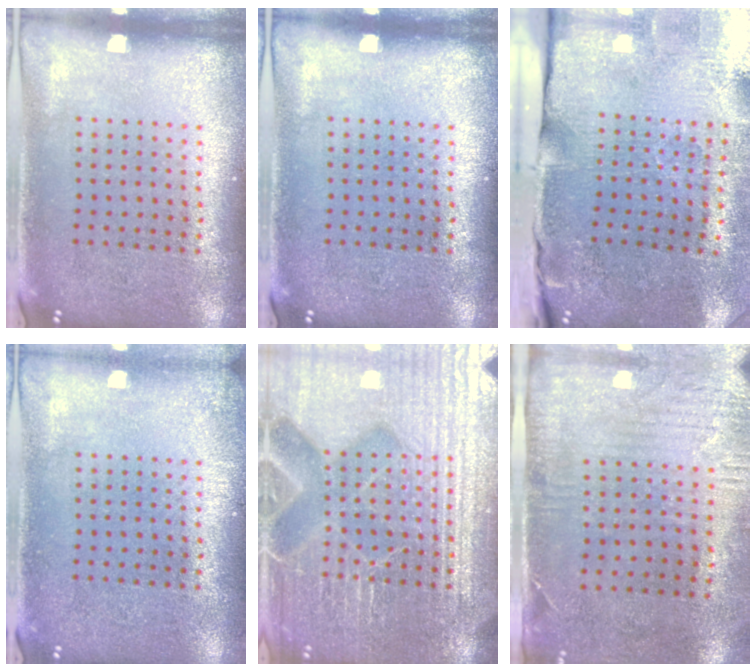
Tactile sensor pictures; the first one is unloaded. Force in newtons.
{"total": 0.0}
{"total": 4.8, "press": 3.9, "slide": 2.8}
{"total": 0.9, "press": 0.9, "slide": 0.1}
{"total": 7.5, "press": 7.5, "slide": 1.0}
{"total": 2.9, "press": 2.3, "slide": 1.7}